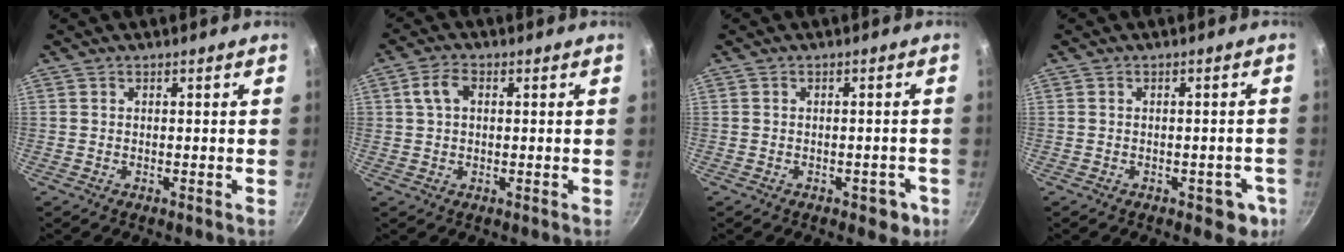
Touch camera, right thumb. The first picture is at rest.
{"total": 4.2, "force": [1.0, 2.7, 3.1], "torque": [-0.058, 0.010, 0.015]}
{"total": 4.0, "force": [-1.8, 2.5, 2.6], "torque": [-0.008, 0.022, -0.008]}
{"total": 4.8, "force": [-1.9, 3.0, 3.3], "torque": [-0.010, 0.020, -0.011]}